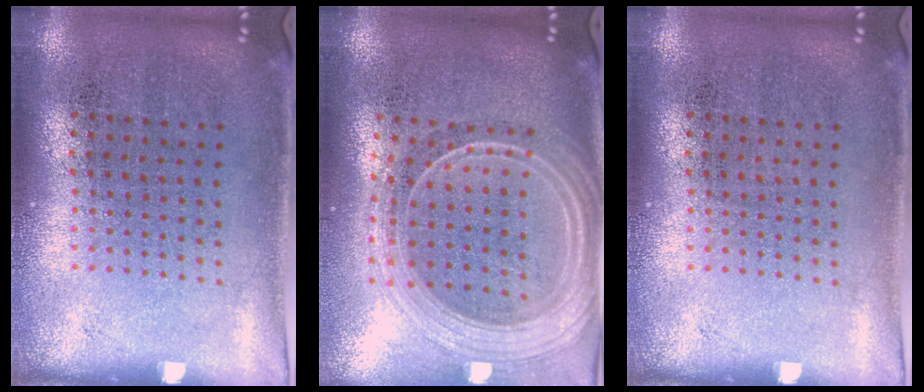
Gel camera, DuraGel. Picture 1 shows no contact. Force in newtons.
{"total": 2.6, "press": 2.2, "slide": 1.4}
{"total": 0.0}